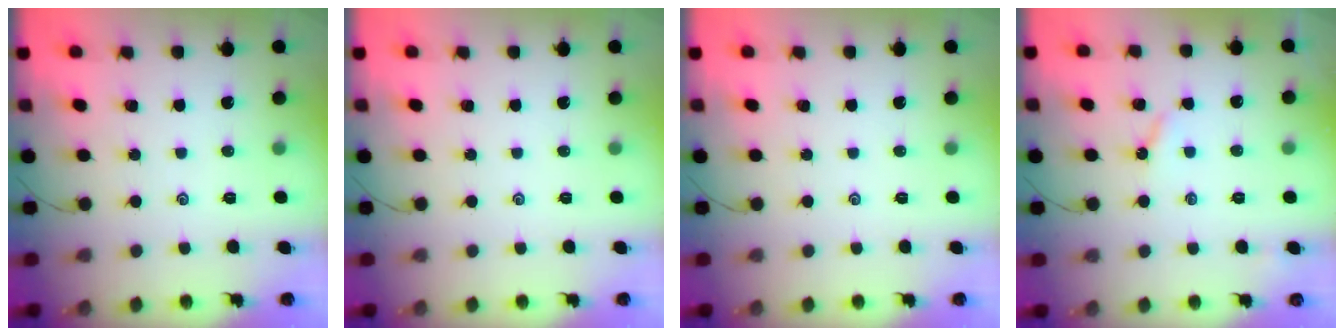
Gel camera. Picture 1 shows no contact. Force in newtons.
{"total": 0.0}
{"total": 0.0}
{"total": 2.6, "press": 2.6, "slide": 0.3}